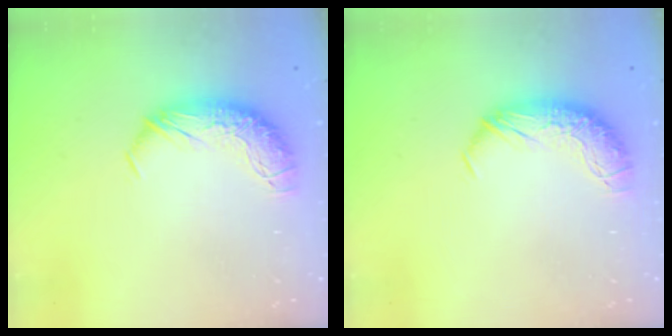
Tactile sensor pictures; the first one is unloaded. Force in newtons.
{"total": 0.0}